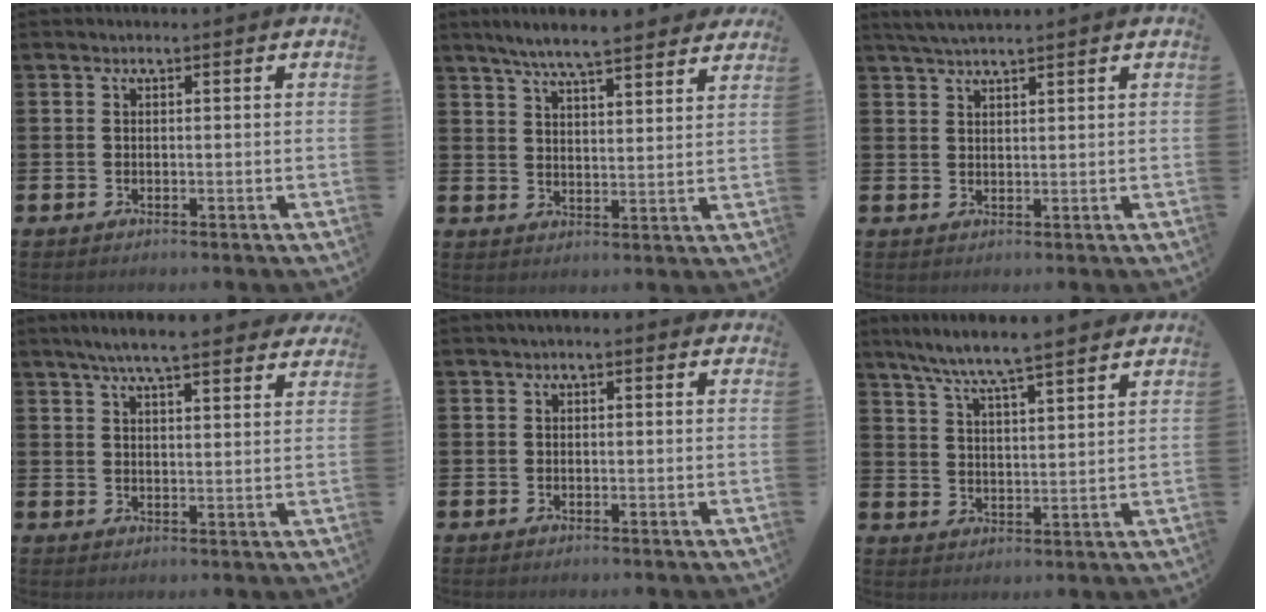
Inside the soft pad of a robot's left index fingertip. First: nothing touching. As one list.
[{"total": 6.8, "force": [6.3, 0.5, 2.3], "torque": [-0.054, -0.031, 0.111]}, {"total": 2.5, "force": [2.3, 0.1, 1.0], "torque": [-0.030, 0.001, 0.044]}, {"total": 6.2, "force": [5.7, 0.5, 2.4], "torque": [-0.053, -0.023, 0.099]}, {"total": 0.5, "force": [0.0, 0.3, 0.4], "torque": [-0.007, 0.005, -0.003]}, {"total": 7.1, "force": [6.8, -0.1, 2.3], "torque": [-0.073, -0.037, 0.120]}]